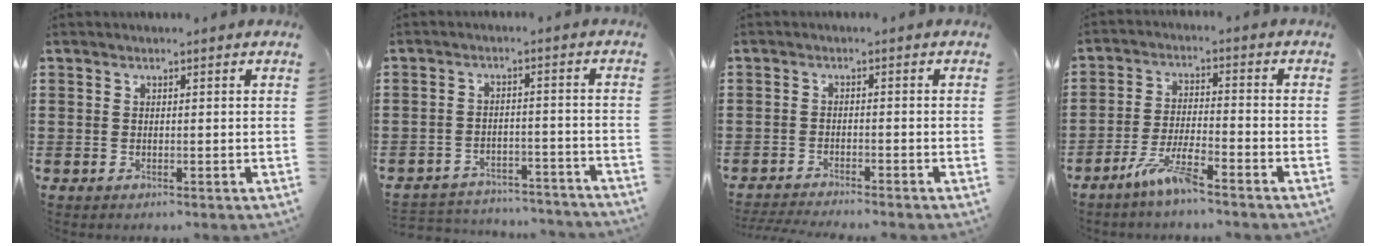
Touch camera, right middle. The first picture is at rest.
{"total": 3.8, "force": [-3.8, 0.4, 0.2], "torque": [-0.007, 0.006, -0.081]}
{"total": 2.0, "force": [-2.0, -0.3, 0.4], "torque": [-0.007, 0.000, -0.039]}
{"total": 6.4, "force": [-4.8, 0.6, 4.2], "torque": [-0.093, -0.007, -0.090]}